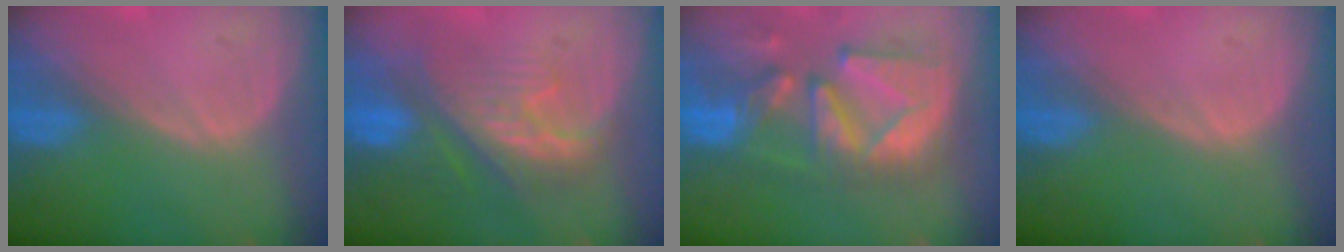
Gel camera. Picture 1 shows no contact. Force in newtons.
{"total": 9.0, "press": 8.5, "slide": 3.0}
{"total": 12.1, "press": 11.0, "slide": 5.1}
{"total": 0.0}